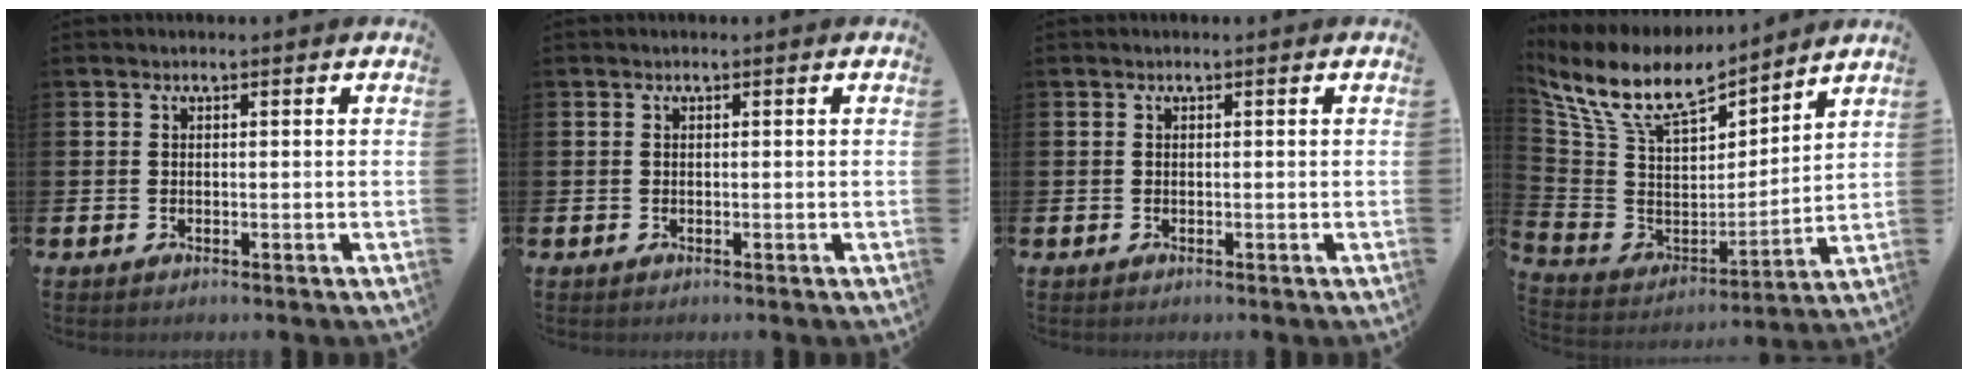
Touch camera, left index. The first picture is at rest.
{"total": 0.0}
{"total": 0.0}
{"total": 10.9, "force": [9.5, 3.8, 3.9], "torque": [-0.133, -0.063, 0.169]}